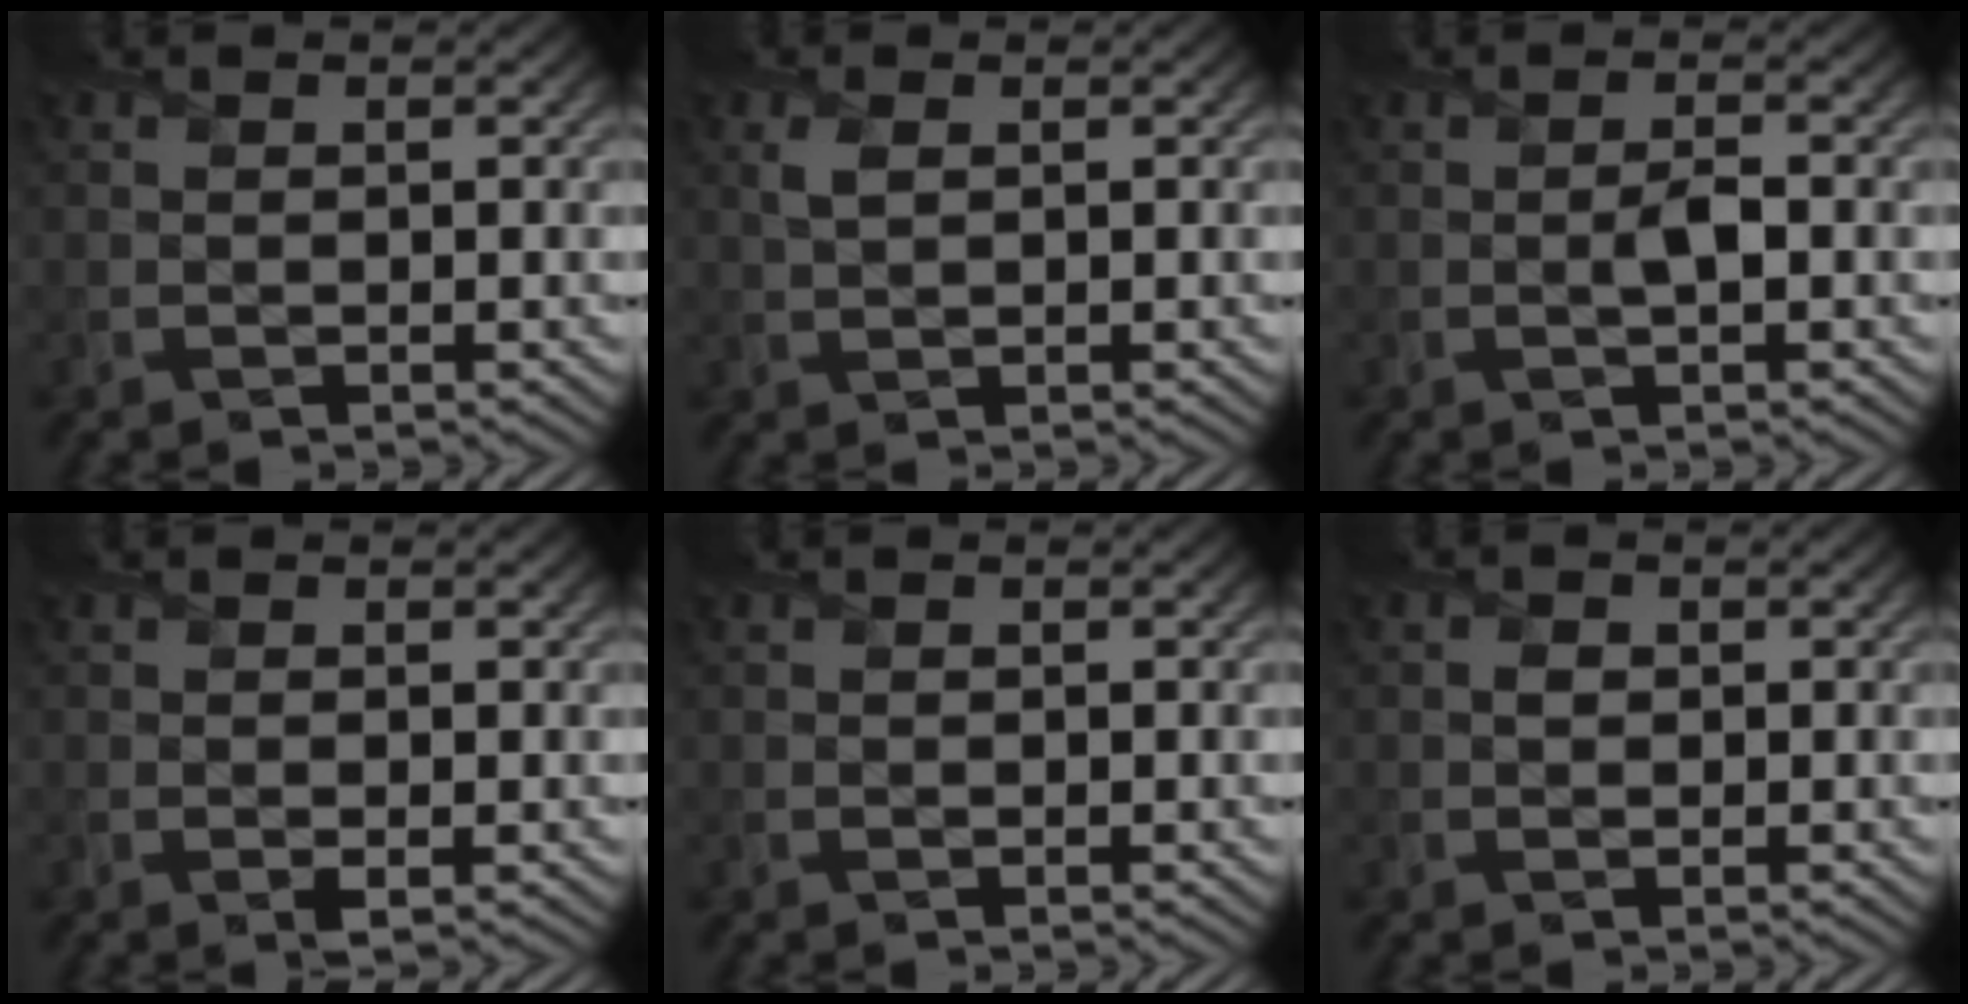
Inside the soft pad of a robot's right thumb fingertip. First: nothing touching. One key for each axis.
{"total": 1.7, "fx": 0.5, "fy": 0.8, "fz": 1.4, "tx": -0.038, "ty": -0.001, "tz": 0.011}
{"total": 1.6, "fx": -0.3, "fy": 0.6, "fz": 1.5, "tx": -0.026, "ty": 0.001, "tz": -0.005}
{"total": 0.6, "fx": -0.1, "fy": 0.2, "fz": 0.6, "tx": -0.009, "ty": -0.005, "tz": -0.003}
{"total": 0.0}
{"total": 0.8, "fx": -0.1, "fy": 0.7, "fz": 0.2, "tx": -0.004, "ty": -0.004, "tz": -0.004}